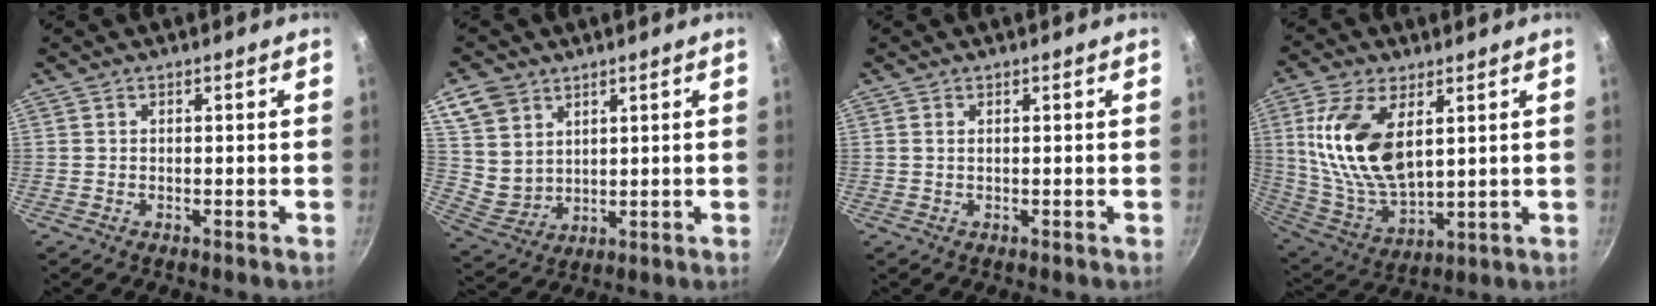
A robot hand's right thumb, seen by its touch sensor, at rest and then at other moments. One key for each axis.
{"total": 9.6, "fx": 5.0, "fy": 7.3, "fz": 3.7, "tx": -0.049, "ty": -0.018, "tz": 0.113}
{"total": 0.7, "fx": 0.2, "fy": 0.3, "fz": 0.6, "tx": -0.011, "ty": 0.001, "tz": 0.004}
{"total": 17.3, "fx": 4.9, "fy": 9.1, "fz": 13.9, "tx": -0.266, "ty": -0.028, "tz": 0.107}